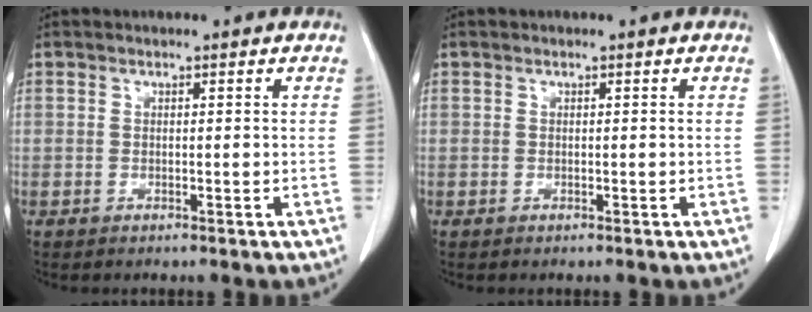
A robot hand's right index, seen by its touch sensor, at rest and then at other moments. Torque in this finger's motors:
{"motor_torque": [0.09, -0.06, 0.00, -0.01]}